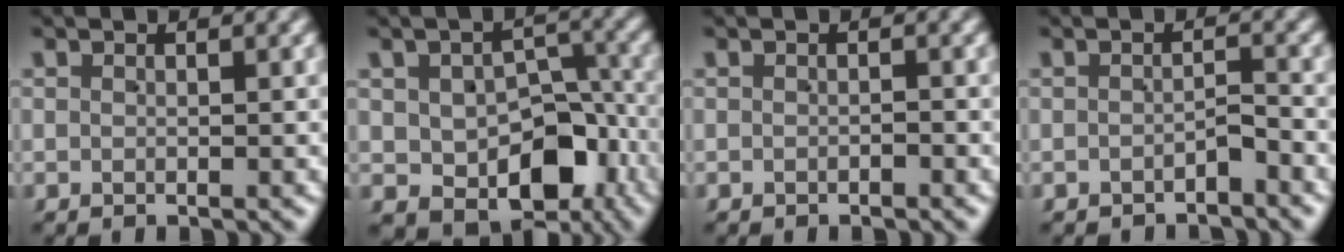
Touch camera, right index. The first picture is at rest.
{"total": 8.5, "force": [-3.1, 6.1, 5.1], "torque": [-0.077, -0.049, -0.024]}
{"total": 0.6, "force": [-0.6, 0.0, -0.1], "torque": [0.004, -0.002, -0.010]}
{"total": 1.8, "force": [-1.7, 0.5, 0.3], "torque": [0.006, -0.006, -0.024]}